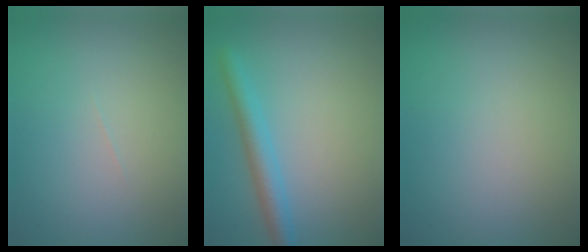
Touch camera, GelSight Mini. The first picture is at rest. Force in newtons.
{"total": 3.0, "press": 3.0, "slide": 0.2}
{"total": 0.0}